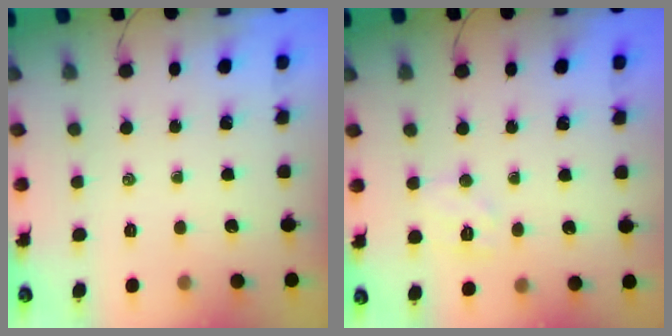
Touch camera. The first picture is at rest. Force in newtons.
{"total": 6.4, "press": 6.4, "slide": 1.1}